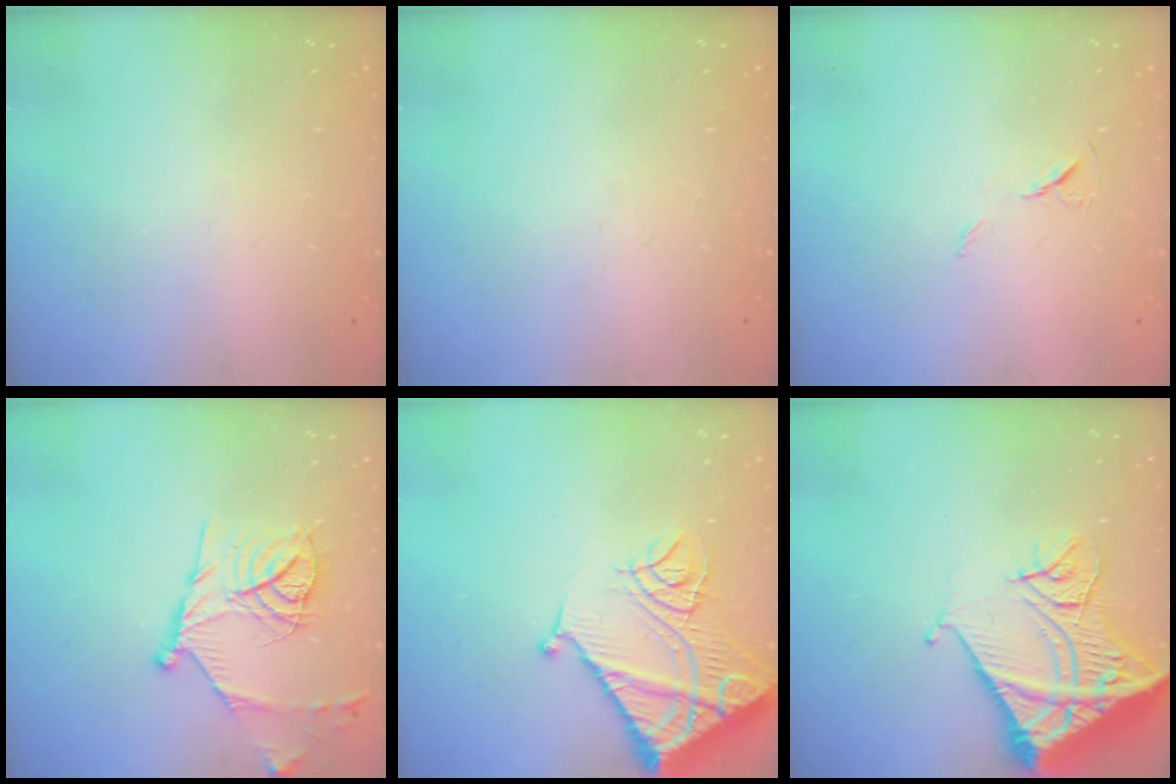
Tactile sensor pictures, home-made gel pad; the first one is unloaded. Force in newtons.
{"total": 0.0}
{"total": 5.8, "press": 5.4, "slide": 2.2}
{"total": 16.5, "press": 16.5, "slide": 1.6}
{"total": 16.1, "press": 16.0, "slide": 1.8}
{"total": 16.2, "press": 16.1, "slide": 2.1}